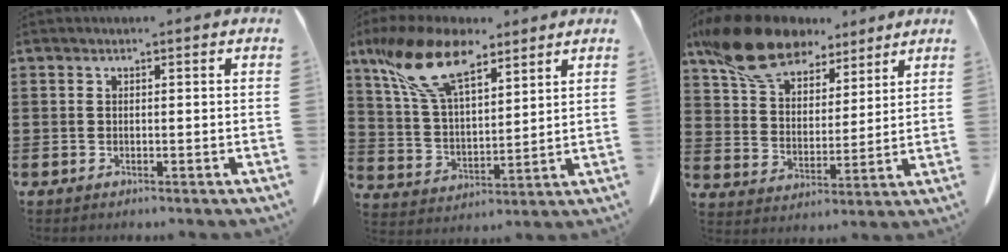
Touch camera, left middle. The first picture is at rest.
{"total": 13.8, "force": [9.4, 5.4, 8.6], "torque": [-0.205, -0.020, 0.172]}
{"total": 13.1, "force": [10.3, 5.3, 6.0], "torque": [-0.151, -0.031, 0.196]}